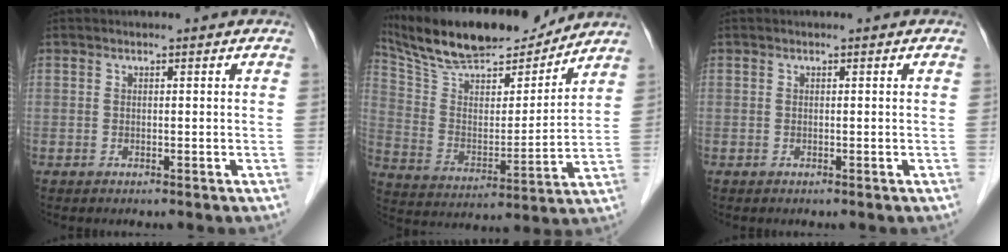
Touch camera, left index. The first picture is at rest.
{"total": 19.7, "force": [17.4, 4.2, 8.2], "torque": [-0.145, 0.009, 0.300]}
{"total": 0.0}